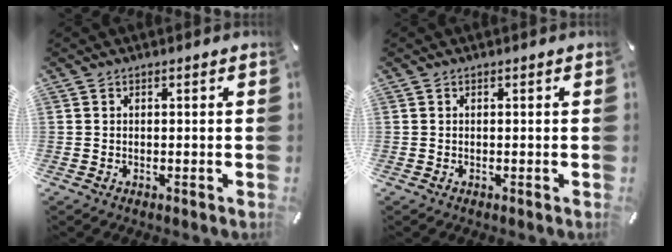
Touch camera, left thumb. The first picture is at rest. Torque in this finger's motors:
{"motor_torque": [0.00, 0.01, 0.00, 0.00, 0.00]}